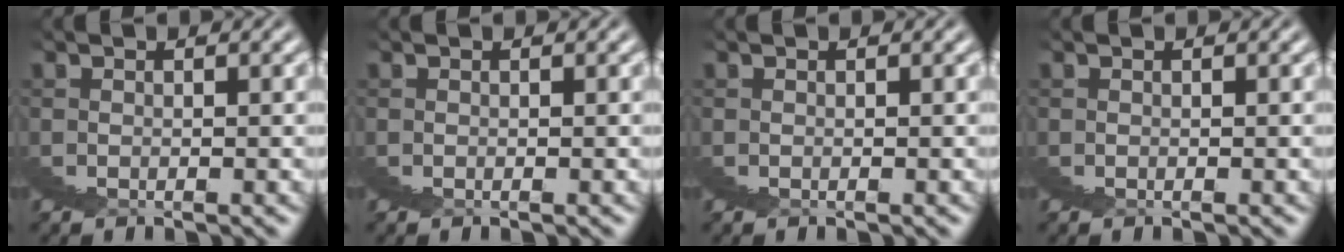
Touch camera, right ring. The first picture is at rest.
{"total": 0.0}
{"total": 0.0}
{"total": 0.0}